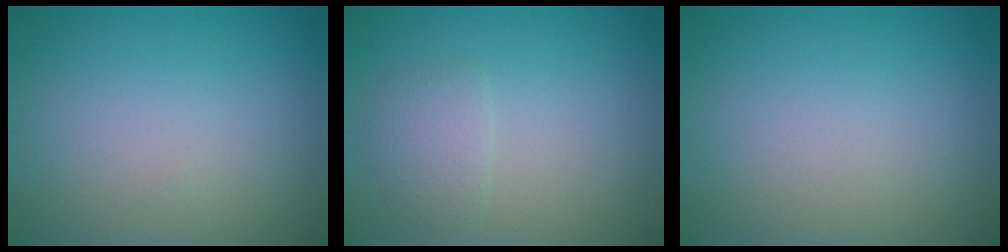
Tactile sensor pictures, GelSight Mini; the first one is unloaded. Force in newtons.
{"total": 1.6, "press": 1.6, "slide": 0.0}
{"total": 0.0}